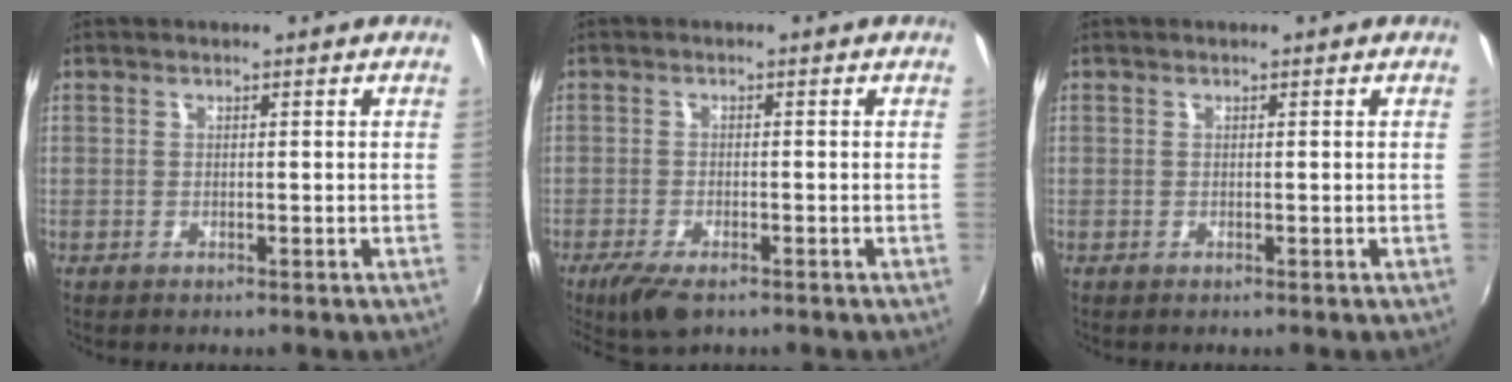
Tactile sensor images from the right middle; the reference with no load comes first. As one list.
[{"total": 6.1, "force": [-4.3, 2.1, 3.9], "torque": [-0.094, -0.023, -0.077]}, {"total": 0.0}]